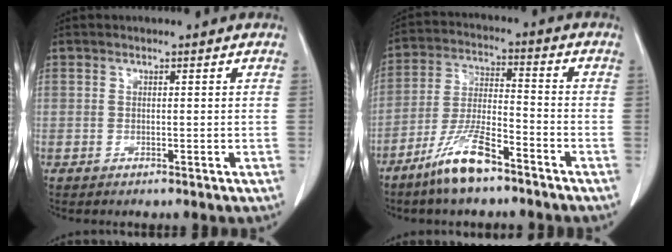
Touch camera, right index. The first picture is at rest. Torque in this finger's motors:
{"motor_torque": [0.97, -0.90, 0.23, 0.13]}